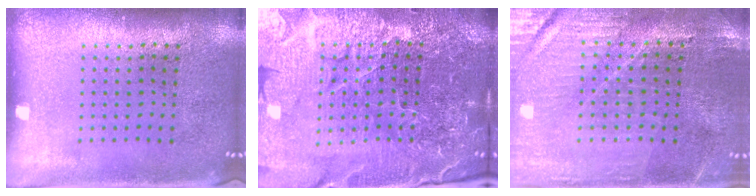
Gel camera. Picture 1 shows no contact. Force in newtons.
{"total": 5.6, "press": 5.2, "slide": 2.1}
{"total": 1.3, "press": 1.3, "slide": 0.2}